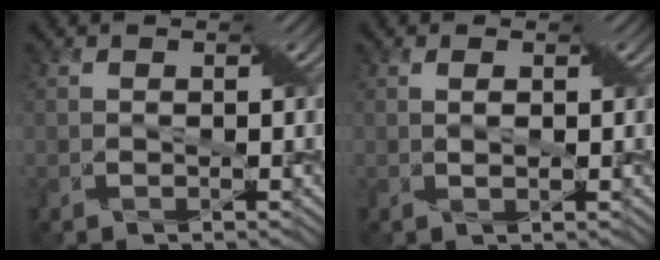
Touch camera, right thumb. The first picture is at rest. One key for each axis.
{"total": 1.8, "fx": 0.4, "fy": 0.2, "fz": 1.7, "tx": -0.026, "ty": 0.004, "tz": 0.012}